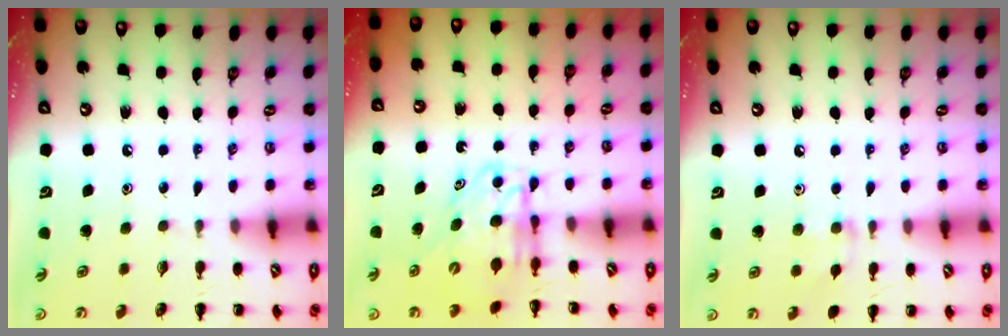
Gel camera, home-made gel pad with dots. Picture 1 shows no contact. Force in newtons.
{"total": 6.8, "press": 6.7, "slide": 0.9}
{"total": 6.6, "press": 6.4, "slide": 1.7}